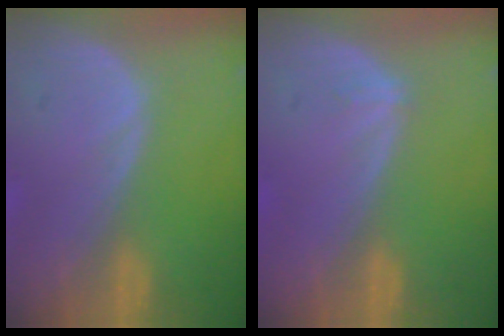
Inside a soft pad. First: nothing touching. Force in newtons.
{"total": 0.9, "press": 0.6, "slide": 0.6}